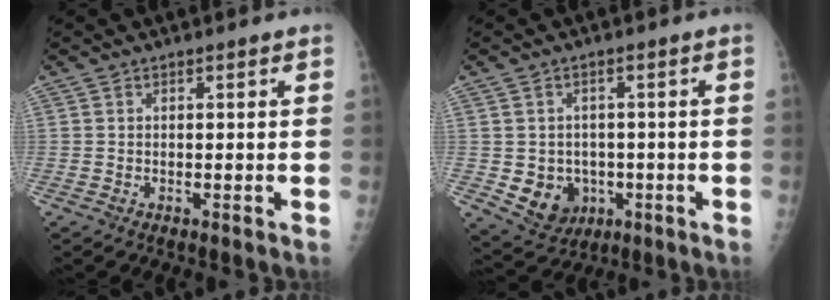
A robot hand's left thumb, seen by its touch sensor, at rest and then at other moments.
{"total": 7.8, "force": [-1.5, 6.8, 3.5], "torque": [-0.028, 0.005, -0.006]}